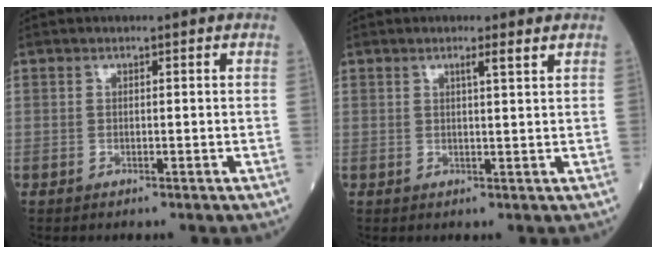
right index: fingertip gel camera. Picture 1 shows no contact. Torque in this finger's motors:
{"motor_torque": [0.40, 0.22, 0.04, 0.04]}